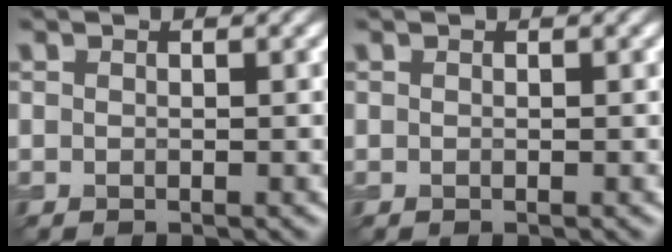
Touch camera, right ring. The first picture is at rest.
{"total": 0.0}